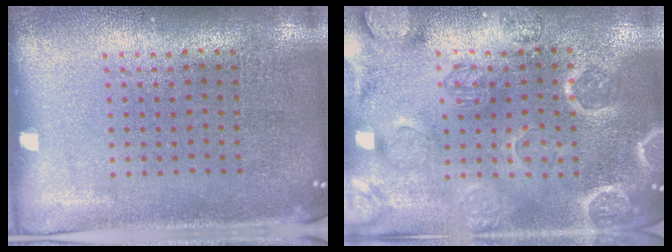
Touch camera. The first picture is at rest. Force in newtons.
{"total": 3.3, "press": 3.2, "slide": 0.9}